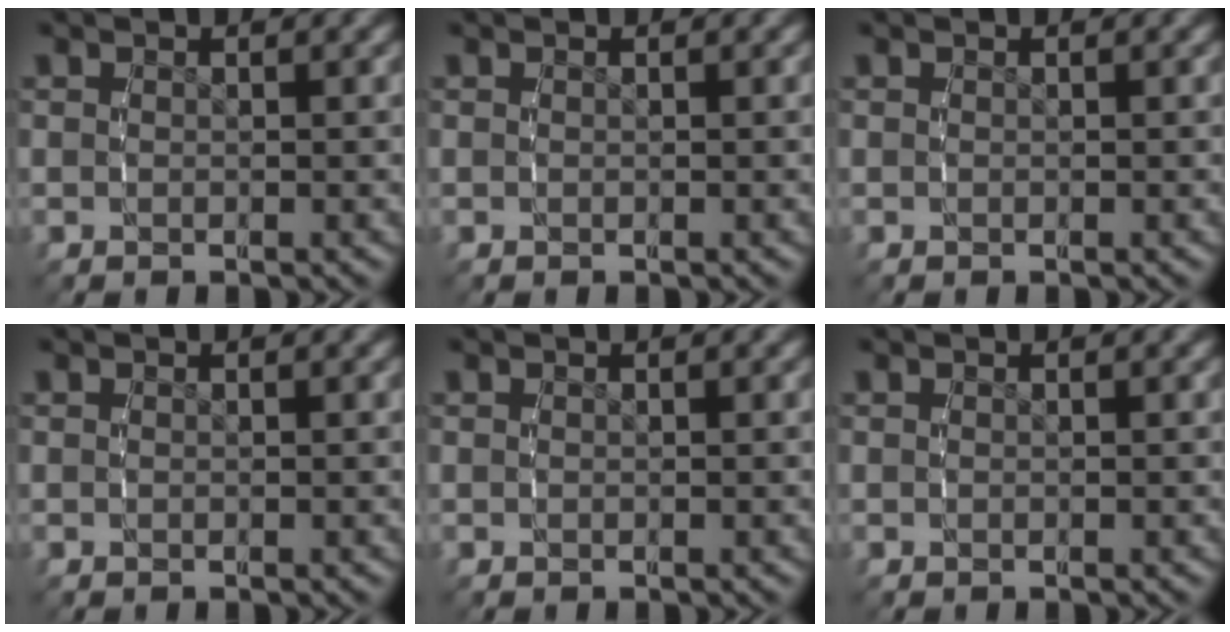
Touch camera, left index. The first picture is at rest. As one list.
[{"total": 0.0}, {"total": 0.0}, {"total": 0.0}, {"total": 0.0}, {"total": 0.0}]